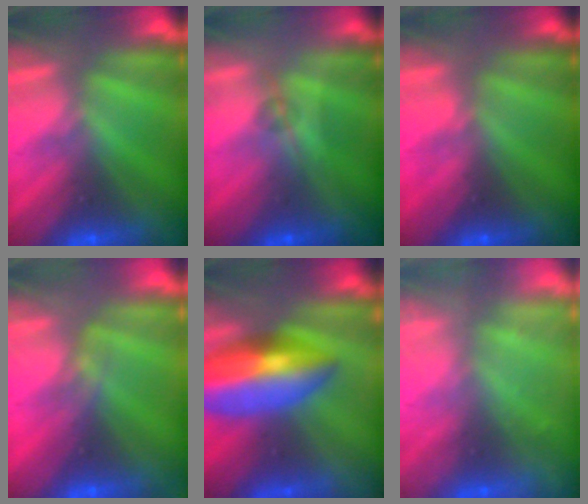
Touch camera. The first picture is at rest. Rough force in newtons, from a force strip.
{"total": 1.7}
{"total": 3.9}
{"total": 2.8}
{"total": 6.8}
{"total": 2.4}